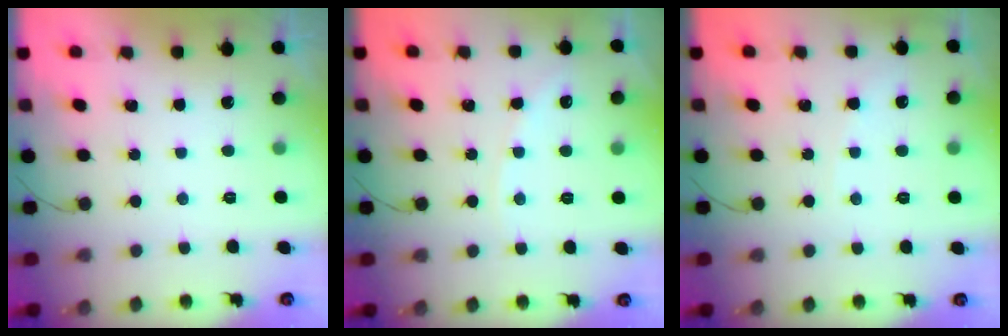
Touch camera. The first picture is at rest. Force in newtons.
{"total": 2.6, "press": 2.6, "slide": 0.4}
{"total": 2.9, "press": 2.9, "slide": 0.4}